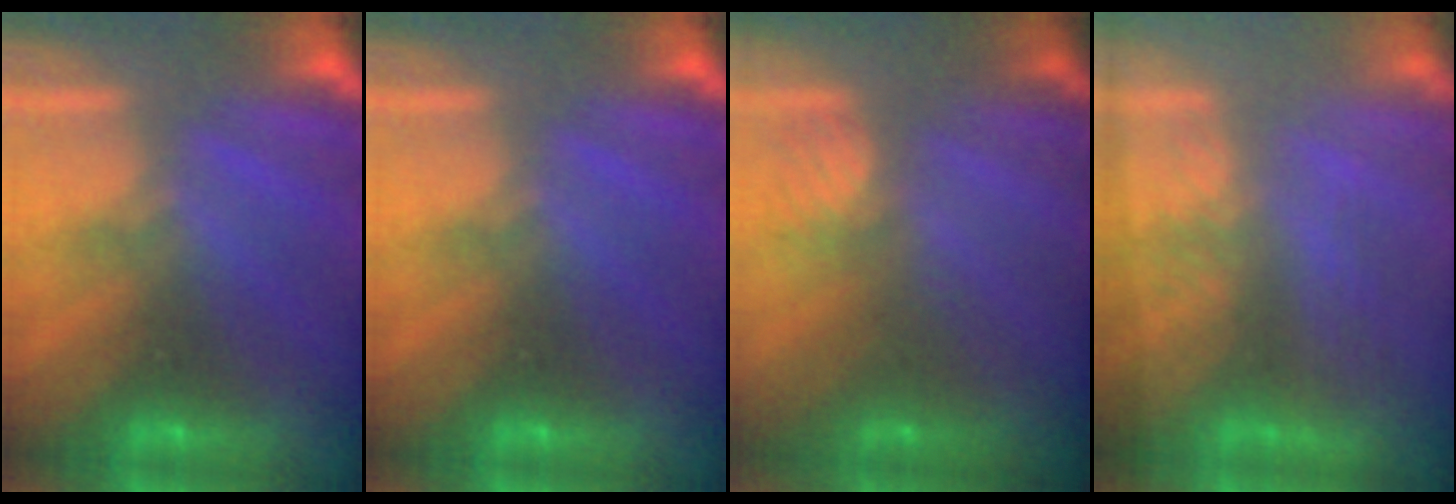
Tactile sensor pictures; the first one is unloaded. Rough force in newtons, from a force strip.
{"total": 0.0}
{"total": 2.6}
{"total": 2.9}